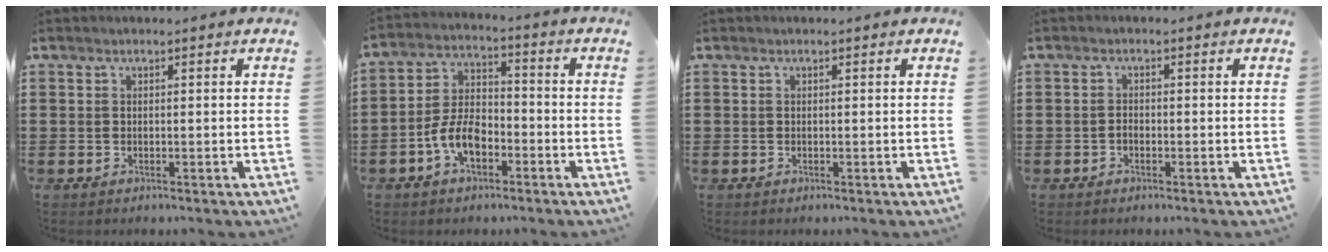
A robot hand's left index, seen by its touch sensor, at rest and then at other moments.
{"total": 7.2, "force": [-3.5, 3.9, 5.1], "torque": [-0.127, 0.004, -0.073]}
{"total": 0.0}
{"total": 1.1, "force": [-0.6, 0.6, 0.6], "torque": [-0.016, 0.000, -0.012]}